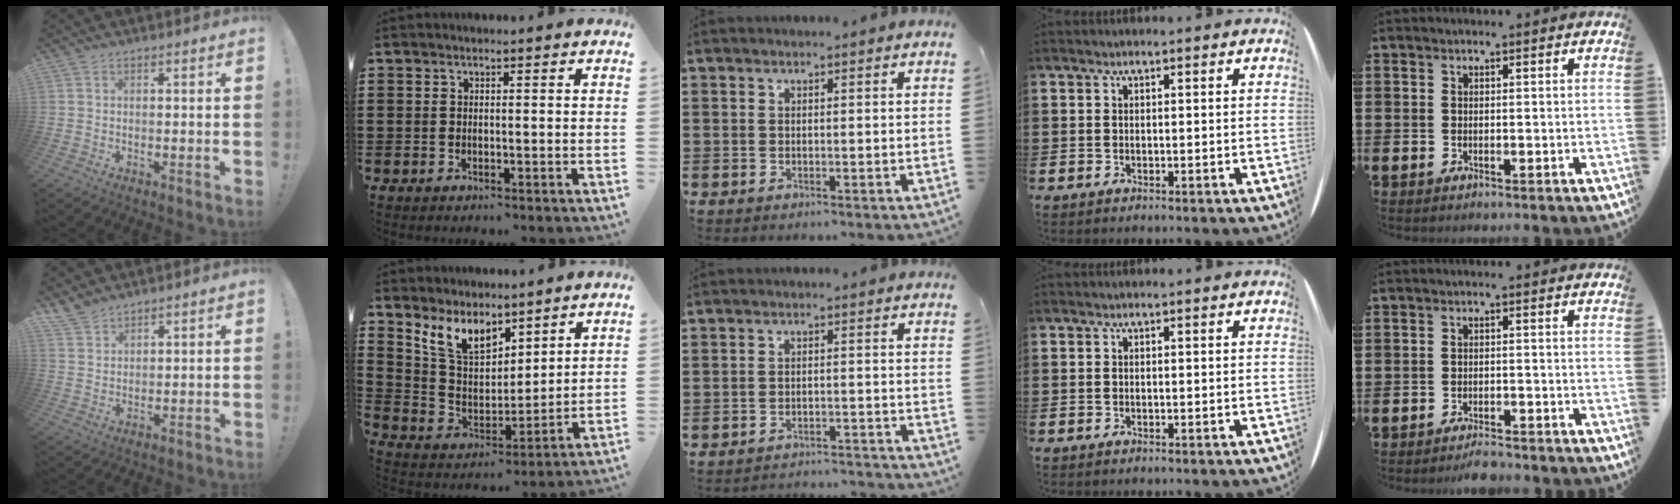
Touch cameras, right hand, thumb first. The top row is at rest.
{"thumb": {"total": 4.7, "force": [4.2, 1.8, 1.2], "torque": [-0.021, -0.028, 0.080]}, "index": {"total": 8.4, "force": [6.3, 4.1, 3.7], "torque": [-0.102, -0.013, 0.118]}, "middle": {"total": 2.9, "force": [-2.8, 0.0, 0.2], "torque": [-0.010, -0.001, -0.059]}, "little": {"total": 2.0, "force": [-2.0, 0.1, 0.4], "torque": [-0.011, 0.004, -0.040]}}